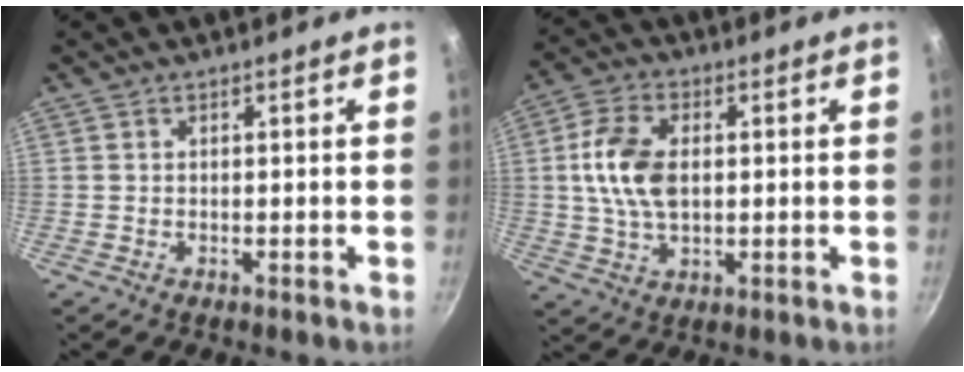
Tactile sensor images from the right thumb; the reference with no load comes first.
{"total": 10.6, "force": [1.1, 6.5, 8.3], "torque": [-0.153, 0.010, 0.017]}